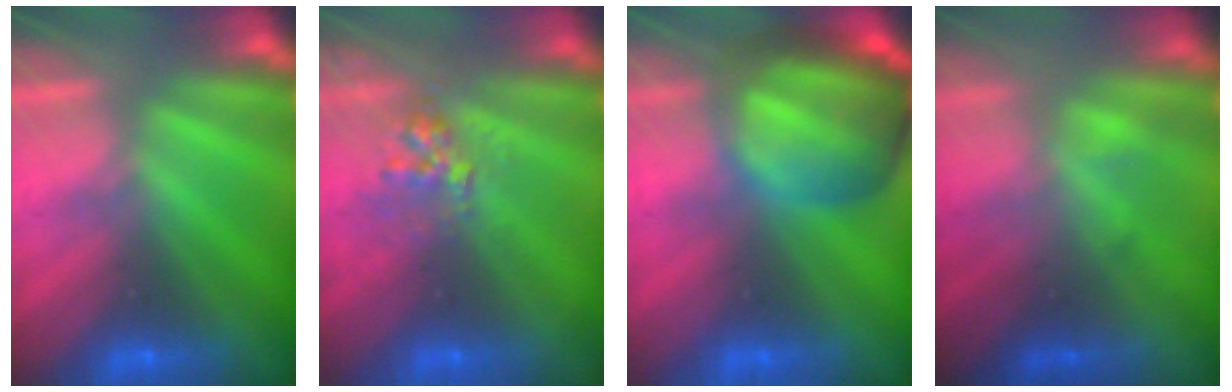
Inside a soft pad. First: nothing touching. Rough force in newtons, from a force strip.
{"total": 2.7}
{"total": 5.6}
{"total": 1.5}